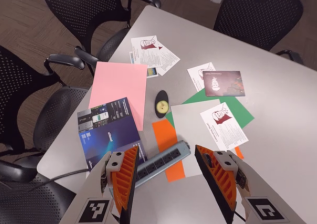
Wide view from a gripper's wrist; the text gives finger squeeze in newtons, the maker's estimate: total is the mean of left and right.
{"total": 0.0}